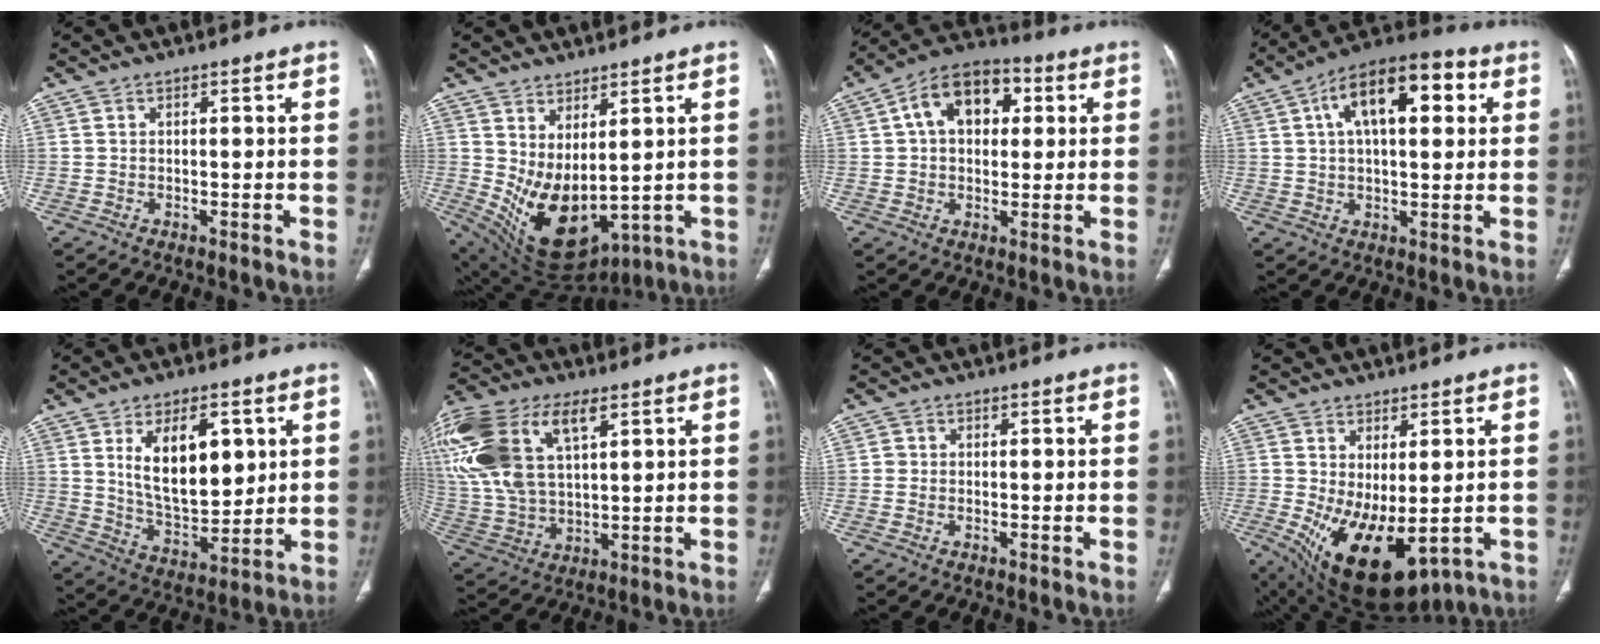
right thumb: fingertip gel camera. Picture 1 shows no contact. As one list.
[{"total": 13.4, "force": [1.7, 7.0, 11.4], "torque": [-0.194, -0.037, 0.069]}, {"total": 12.7, "force": [3.2, 8.5, 8.9], "torque": [-0.113, 0.018, 0.042]}, {"total": 16.0, "force": [5.1, 7.5, 13.2], "torque": [-0.190, 0.022, 0.074]}, {"total": 14.8, "force": [4.6, 7.7, 11.7], "torque": [-0.163, -0.032, 0.095]}, {"total": 25.2, "force": [10.2, 13.7, 18.5], "torque": [-0.440, 0.012, 0.197]}, {"total": 0.9, "force": [-0.1, 0.9, 0.1], "torque": [0.002, 0.003, -0.001]}, {"total": 14.7, "force": [-3.3, 7.1, 12.4], "torque": [-0.204, -0.017, -0.019]}]